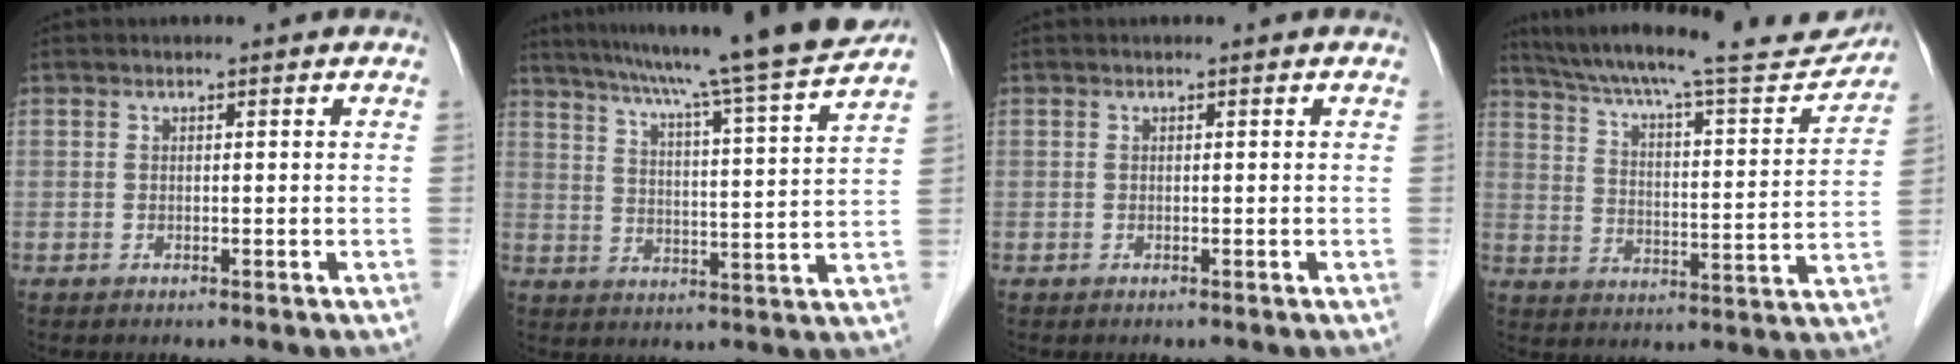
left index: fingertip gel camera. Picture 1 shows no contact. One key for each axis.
{"total": 20.6, "fx": 17.7, "fy": -1.9, "fz": 10.4, "tx": -0.170, "ty": -0.028, "tz": 0.240}
{"total": 0.0}
{"total": 23.9, "fx": 21.6, "fy": 2.8, "fz": 10.0, "tx": -0.167, "ty": -0.022, "tz": 0.294}